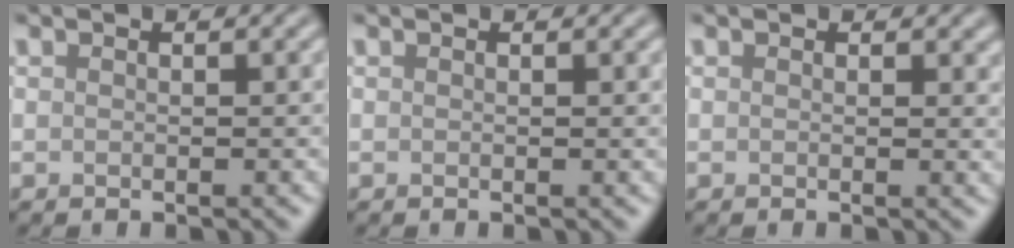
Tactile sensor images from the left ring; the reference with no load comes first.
{"total": 0.0}
{"total": 0.9, "force": [0.4, 0.4, 0.7], "torque": [-0.004, -0.004, 0.004]}